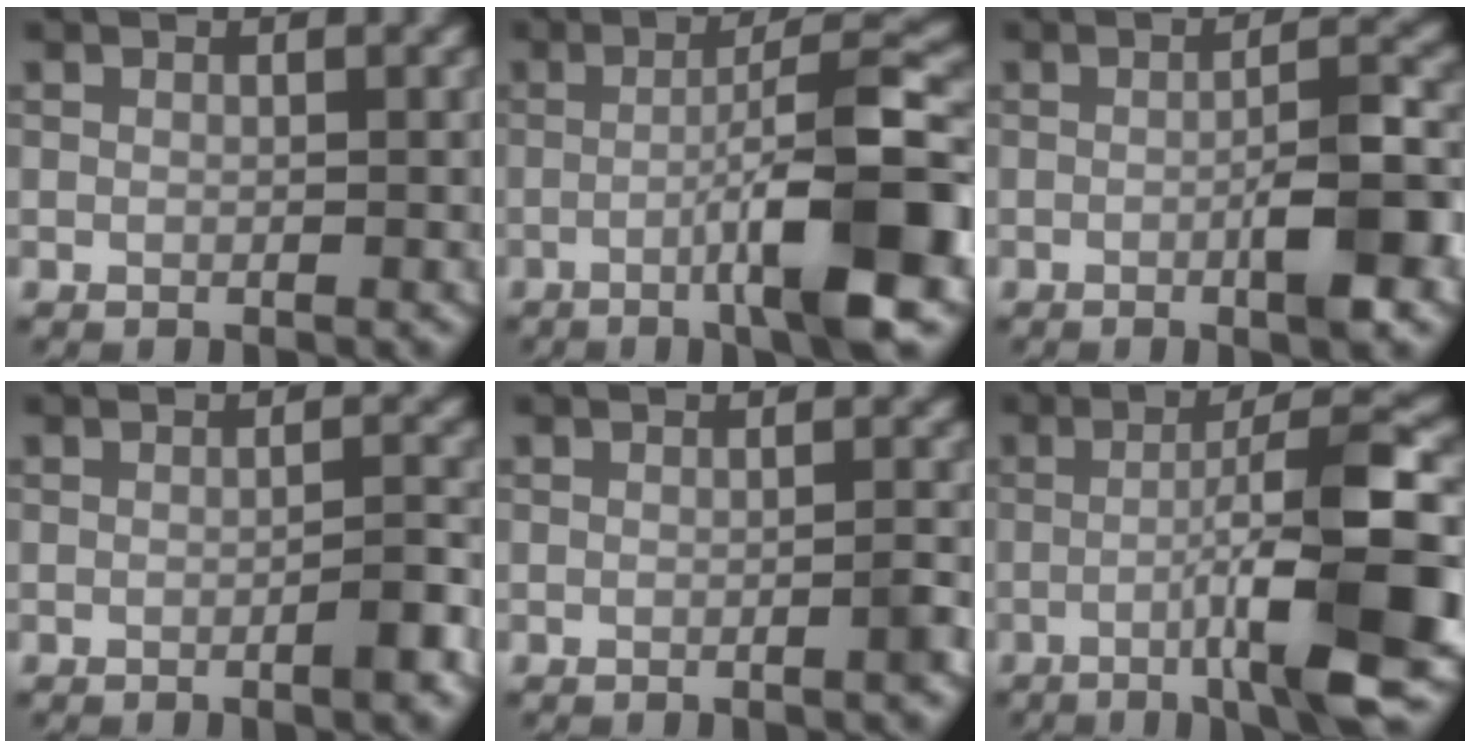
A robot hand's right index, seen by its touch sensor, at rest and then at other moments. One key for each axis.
{"total": 9.6, "fx": -2.8, "fy": 1.3, "fz": 9.1, "tx": -0.126, "ty": 0.015, "tz": -0.053}
{"total": 5.3, "fx": -1.5, "fy": 0.8, "fz": 5.1, "tx": -0.075, "ty": 0.007, "tz": -0.024}
{"total": 2.1, "fx": -1.0, "fy": 0.3, "fz": 1.8, "tx": -0.023, "ty": 0.007, "tz": -0.018}
{"total": 0.9, "fx": -0.4, "fy": 0.1, "fz": 0.8, "tx": -0.010, "ty": 0.005, "tz": -0.008}
{"total": 10.5, "fx": -2.6, "fy": 1.4, "fz": 10.0, "tx": -0.138, "ty": 0.017, "tz": -0.049}